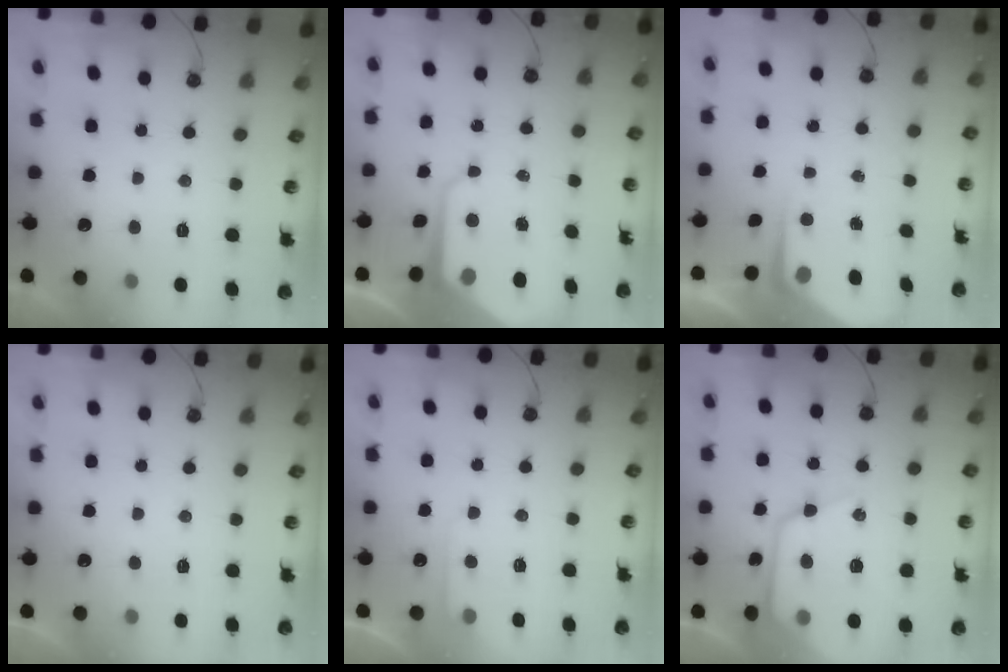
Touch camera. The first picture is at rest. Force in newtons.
{"total": 11.4, "press": 11.3, "slide": 1.1}
{"total": 5.8, "press": 5.8, "slide": 0.2}
{"total": 2.0, "press": 2.0, "slide": 0.3}
{"total": 6.0, "press": 6.0, "slide": 0.8}
{"total": 15.9, "press": 15.8, "slide": 1.5}